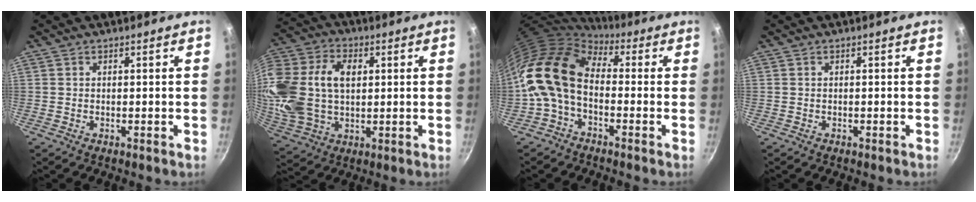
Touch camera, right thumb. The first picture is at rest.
{"total": 21.2, "force": [3.0, 14.4, 15.2], "torque": [-0.321, 0.018, 0.056]}
{"total": 12.8, "force": [-1.4, 8.5, 9.5], "torque": [-0.162, 0.032, -0.045]}
{"total": 0.0}